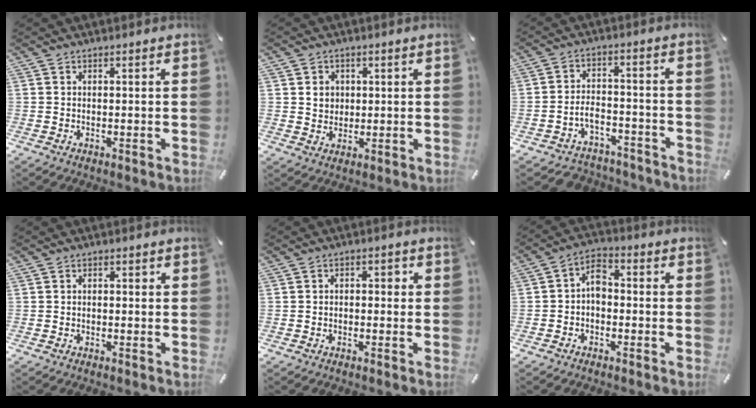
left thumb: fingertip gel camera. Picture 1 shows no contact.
{"total": 3.9, "force": [1.0, 3.7, 0.8], "torque": [-0.011, 0.000, 0.014]}
{"total": 5.6, "force": [-3.0, 4.0, 2.4], "torque": [-0.046, 0.012, -0.056]}
{"total": 1.1, "force": [-0.6, 0.6, 0.6], "torque": [-0.012, 0.003, -0.013]}
{"total": 2.2, "force": [-1.3, 1.3, 1.3], "torque": [-0.025, 0.012, -0.028]}
{"total": 3.9, "force": [-1.3, 2.5, 2.7], "torque": [-0.055, 0.015, -0.027]}